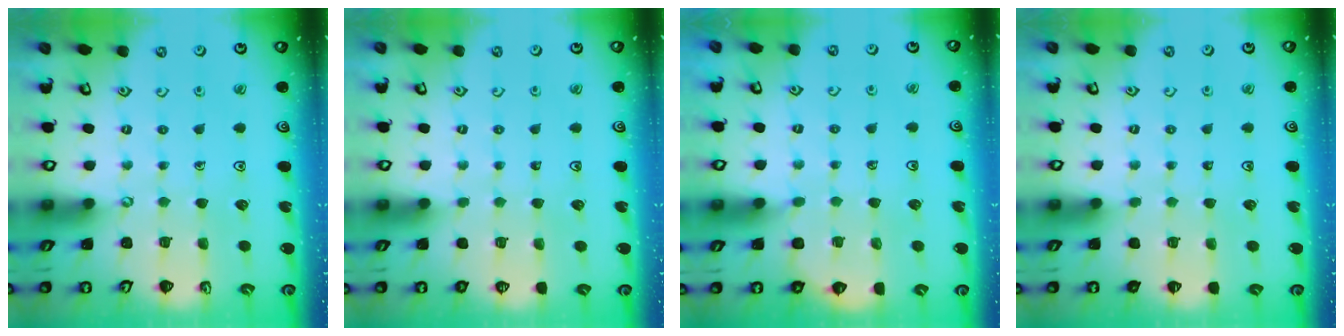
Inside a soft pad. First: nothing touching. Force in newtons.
{"total": 0.0}
{"total": 2.3, "press": 2.2, "slide": 0.4}
{"total": 0.0}